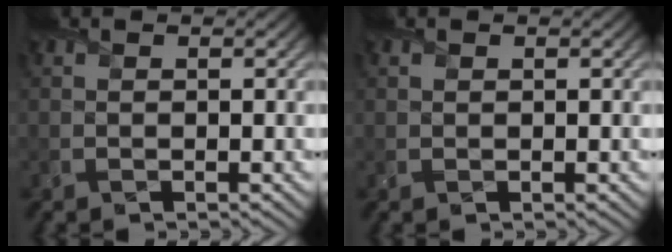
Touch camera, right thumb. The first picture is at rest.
{"total": 0.6, "force": [0.4, 0.4, 0.1], "torque": [-0.003, -0.002, 0.008]}